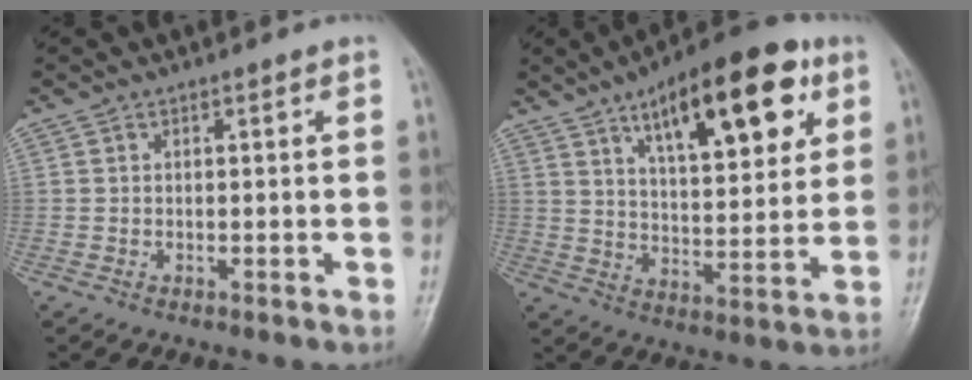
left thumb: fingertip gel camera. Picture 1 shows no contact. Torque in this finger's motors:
{"motor_torque": [0.68, 0.79, 1.78, -0.97, 0.20]}